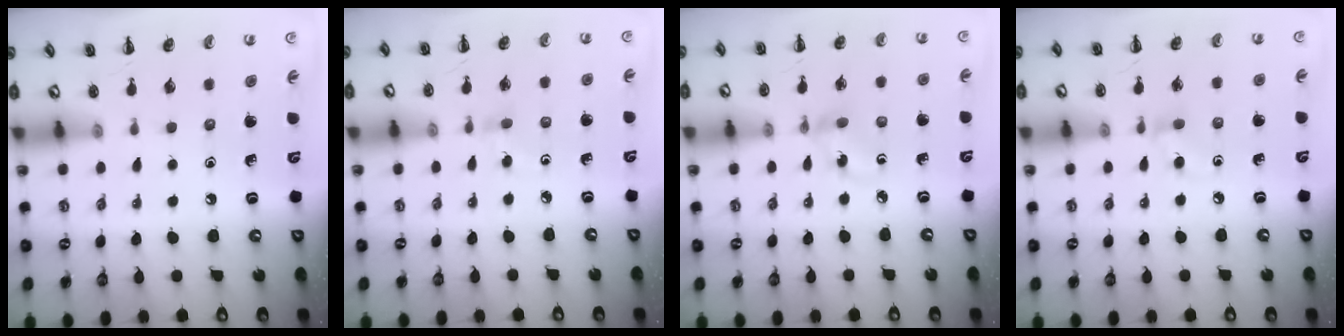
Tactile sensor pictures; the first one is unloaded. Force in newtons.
{"total": 2.6, "press": 2.4, "slide": 1.1}
{"total": 2.9, "press": 2.8, "slide": 0.9}
{"total": 5.1, "press": 4.6, "slide": 2.0}